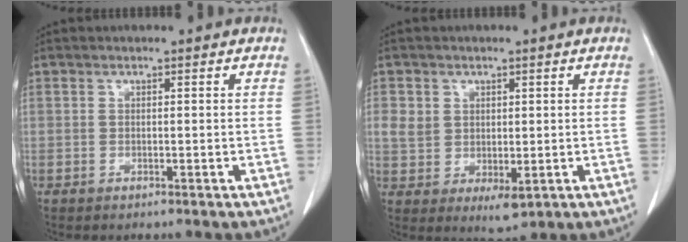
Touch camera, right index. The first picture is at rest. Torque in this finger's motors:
{"motor_torque": [0.24, -0.03, 0.12, 0.09]}